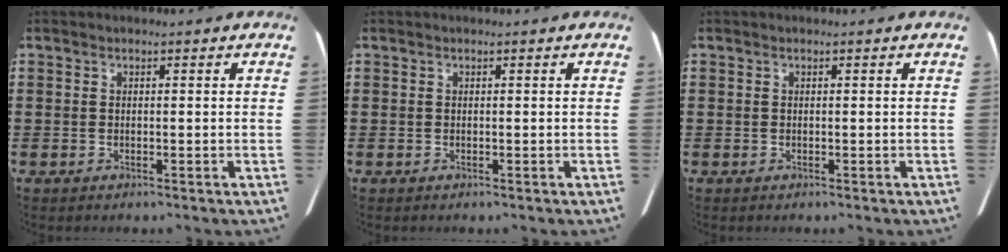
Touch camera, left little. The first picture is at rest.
{"total": 0.0}
{"total": 0.0}